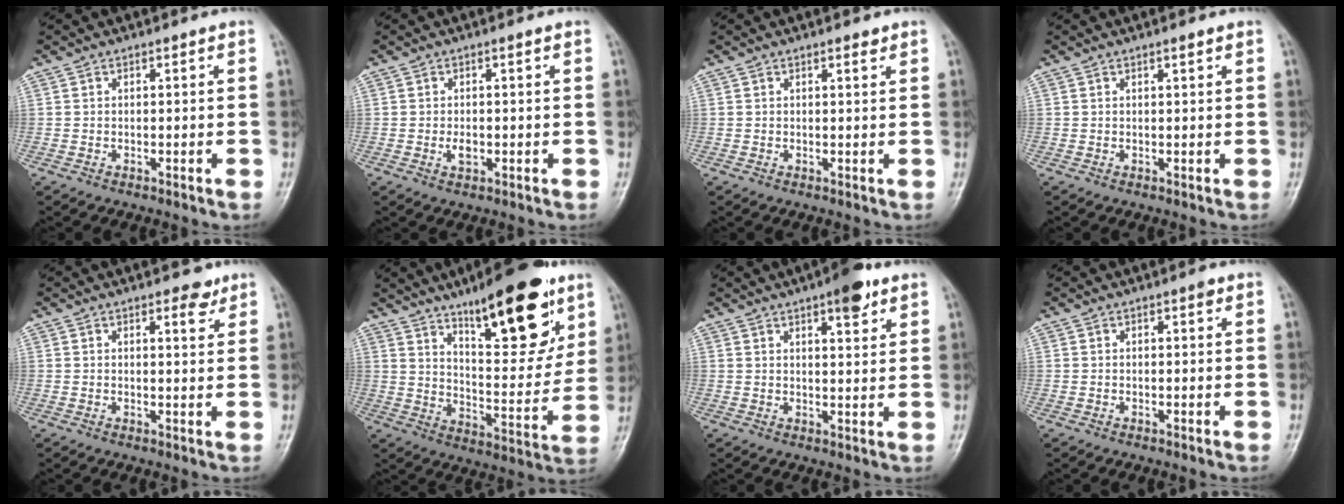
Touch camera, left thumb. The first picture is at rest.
{"total": 2.1, "force": [-0.2, 1.2, 1.7], "torque": [-0.026, -0.002, -0.004]}
{"total": 1.2, "force": [0.9, 0.3, 0.7], "torque": [-0.009, -0.005, 0.012]}
{"total": 0.9, "force": [0.6, 0.1, 0.7], "torque": [-0.009, -0.003, 0.010]}
{"total": 3.2, "force": [2.1, 1.2, 2.0], "torque": [-0.017, -0.012, 0.027]}
{"total": 21.5, "force": [12.9, 7.0, 15.7], "torque": [-0.186, -0.069, 0.204]}
{"total": 7.1, "force": [4.2, 2.2, 5.2], "torque": [-0.059, -0.018, 0.055]}
{"total": 0.9, "force": [0.5, 0.3, 0.7], "torque": [-0.010, 0.000, 0.004]}